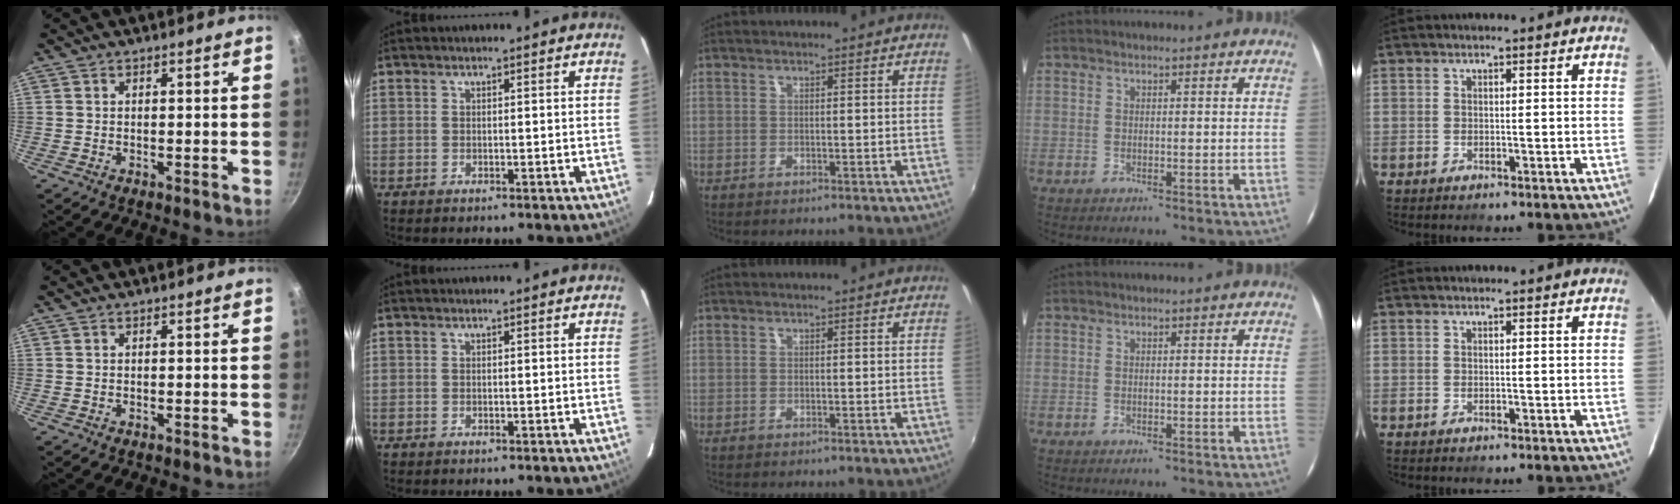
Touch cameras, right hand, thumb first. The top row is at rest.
{}